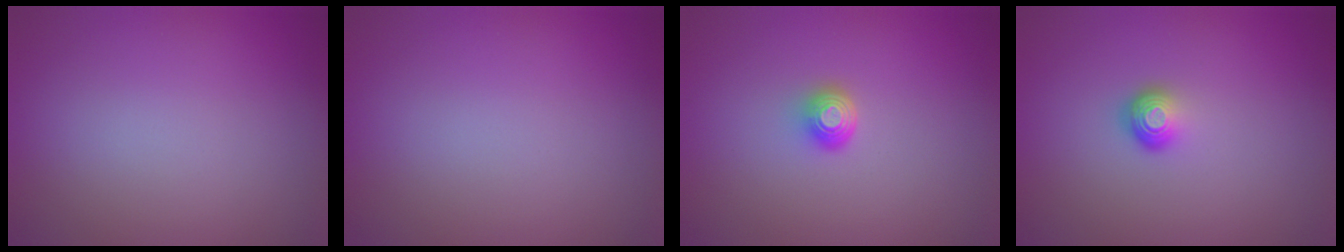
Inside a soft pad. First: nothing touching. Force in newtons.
{"total": 0.0}
{"total": 1.6, "press": 1.2, "slide": 1.0}
{"total": 1.8, "press": 1.1, "slide": 1.4}